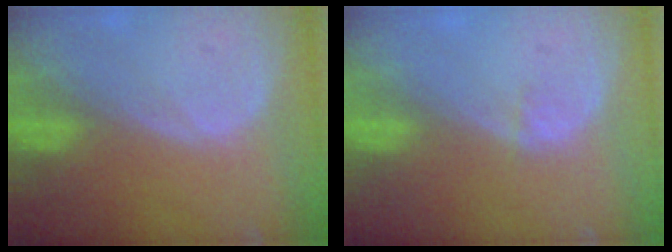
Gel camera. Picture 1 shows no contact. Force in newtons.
{"total": 0.8, "press": 0.7, "slide": 0.4}